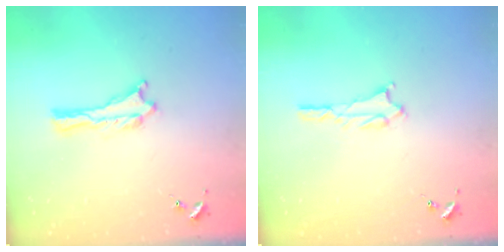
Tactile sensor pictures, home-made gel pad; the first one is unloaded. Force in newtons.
{"total": 1.8, "press": 1.8, "slide": 0.2}